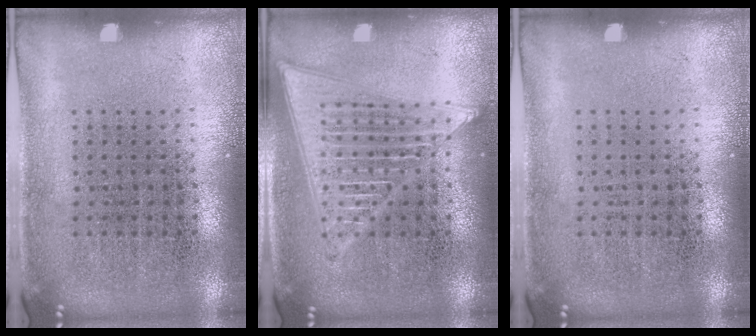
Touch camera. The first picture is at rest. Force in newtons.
{"total": 3.2, "press": 3.2, "slide": 0.2}
{"total": 0.0}